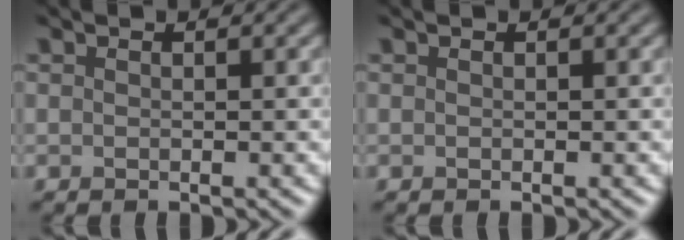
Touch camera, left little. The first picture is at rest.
{"total": 0.0}